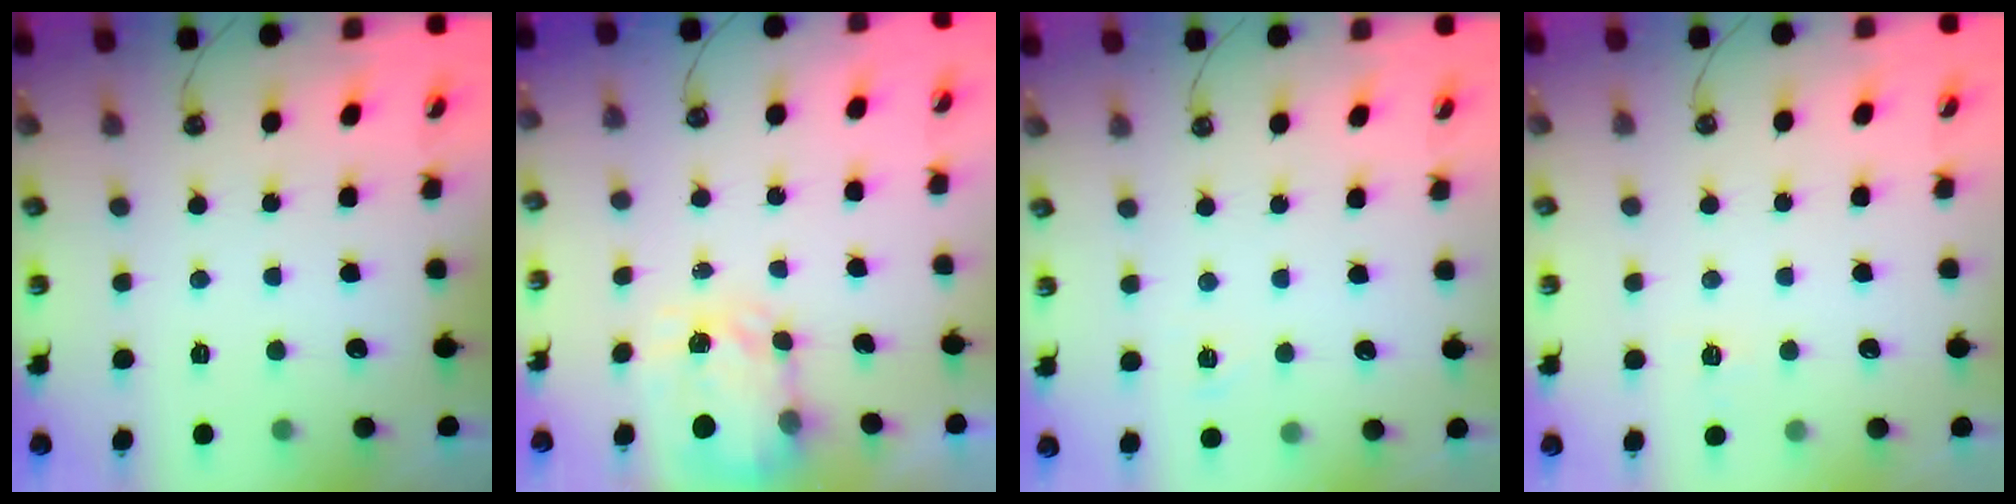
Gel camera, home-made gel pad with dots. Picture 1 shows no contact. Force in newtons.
{"total": 3.8, "press": 3.8, "slide": 0.6}
{"total": 3.4, "press": 3.4, "slide": 0.4}
{"total": 2.7, "press": 2.7, "slide": 0.4}